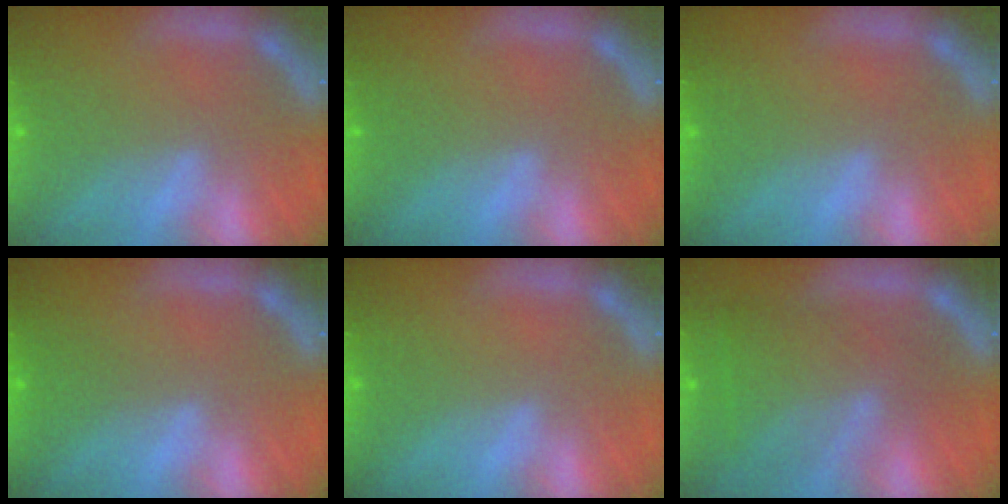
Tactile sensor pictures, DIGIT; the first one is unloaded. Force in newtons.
{"total": 0.0}
{"total": 0.0}
{"total": 0.9}
{"total": 0.0}
{"total": 7.0}